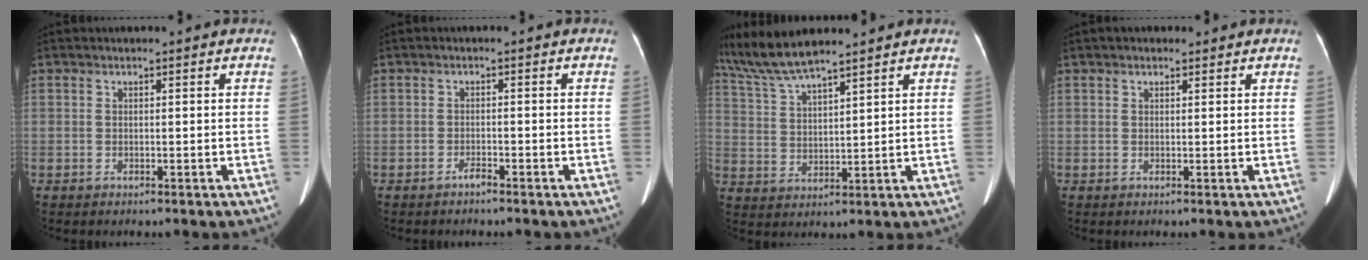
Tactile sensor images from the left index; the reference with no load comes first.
{"total": 1.1, "force": [-1.0, 0.0, 0.4], "torque": [-0.007, -0.003, -0.018]}
{"total": 8.9, "force": [7.9, 0.3, 4.0], "torque": [-0.094, 0.018, 0.158]}
{"total": 1.5, "force": [1.0, 0.9, 0.6], "torque": [-0.014, 0.015, 0.011]}